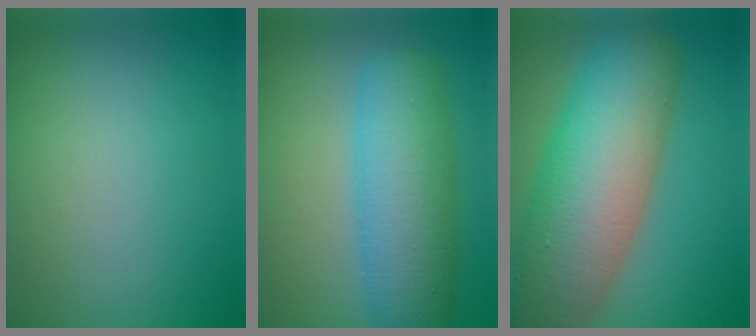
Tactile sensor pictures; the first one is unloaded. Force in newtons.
{"total": 8.0, "press": 8.0, "slide": 0.1}
{"total": 13.2, "press": 13.2, "slide": 0.7}